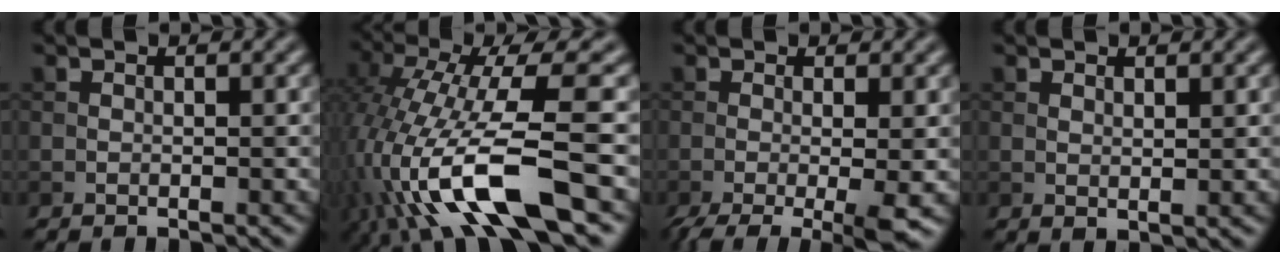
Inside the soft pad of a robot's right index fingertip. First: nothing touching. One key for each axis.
{"total": 13.8, "fx": -5.8, "fy": 3.7, "fz": 11.9, "tx": -0.244, "ty": 0.004, "tz": -0.098}
{"total": 6.7, "fx": -2.3, "fy": 1.7, "fz": 6.1, "tx": -0.102, "ty": -0.018, "tz": -0.034}
{"total": 0.9, "fx": 0.6, "fy": 0.3, "fz": 0.6, "tx": -0.013, "ty": -0.004, "tz": 0.015}